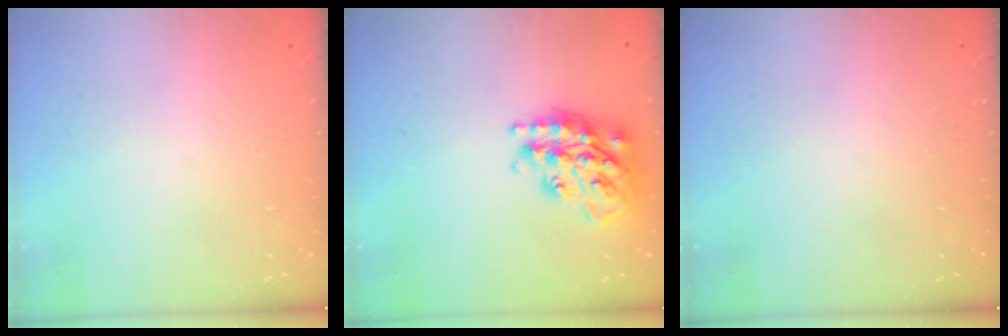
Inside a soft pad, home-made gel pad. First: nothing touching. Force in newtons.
{"total": 20.4, "press": 20.3, "slide": 1.7}
{"total": 0.0}